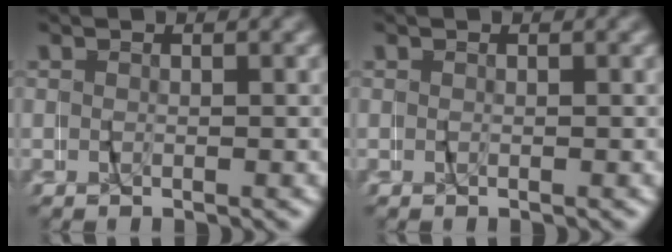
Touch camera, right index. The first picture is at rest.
{"total": 0.0}